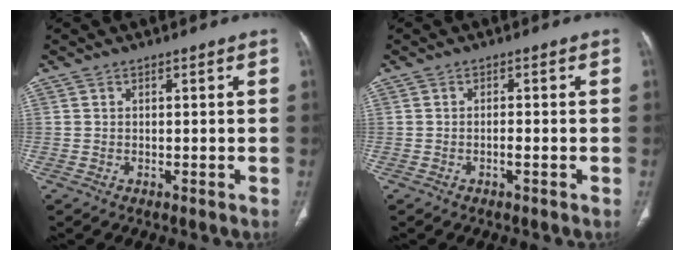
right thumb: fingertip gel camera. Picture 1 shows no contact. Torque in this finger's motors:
{"motor_torque": [-0.21, 0.16, -0.47, 0.33, -0.01]}